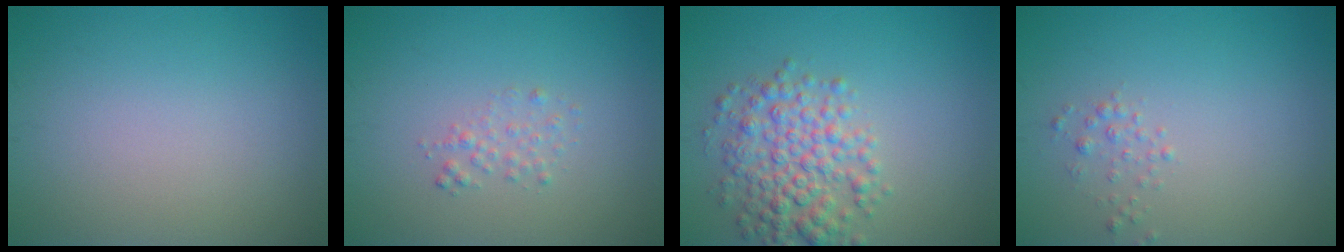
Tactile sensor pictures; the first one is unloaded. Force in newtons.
{"total": 1.2, "press": 1.2, "slide": 0.0}
{"total": 5.0, "press": 5.0, "slide": 0.1}
{"total": 0.9, "press": 0.9, "slide": 0.0}